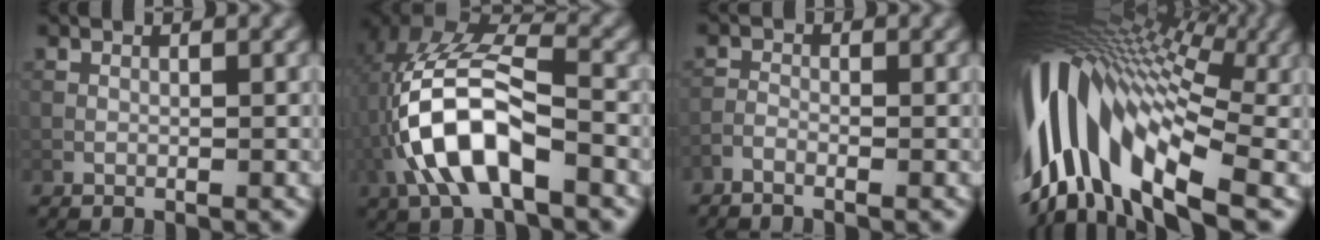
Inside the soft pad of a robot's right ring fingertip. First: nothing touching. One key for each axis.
{"total": 10.2, "fx": -3.0, "fy": 4.5, "fz": 8.6, "tx": -0.185, "ty": 0.009, "tz": -0.056}
{"total": 1.0, "fx": -0.8, "fy": 0.4, "fz": 0.4, "tx": -0.010, "ty": 0.001, "tz": -0.021}
{"total": 16.3, "fx": -0.2, "fy": 7.8, "fz": 14.3, "tx": -0.269, "ty": 0.013, "tz": 0.000}